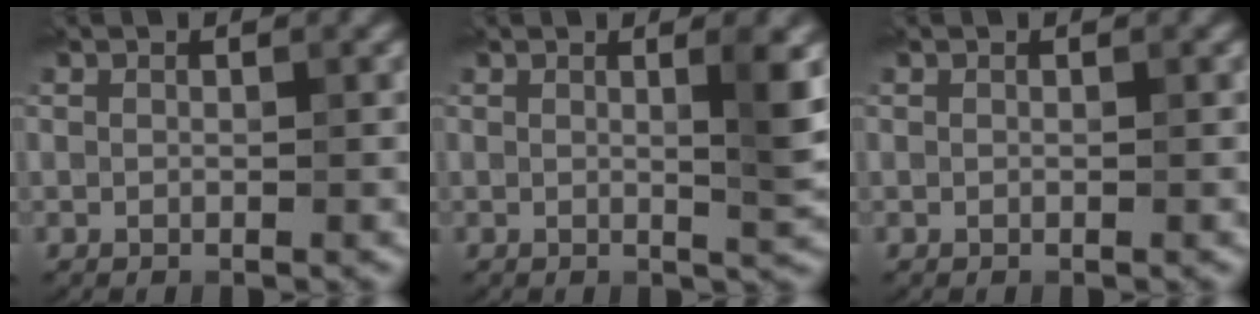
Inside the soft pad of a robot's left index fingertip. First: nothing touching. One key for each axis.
{"total": 3.4, "fx": 0.5, "fy": 0.7, "fz": 3.3, "tx": -0.041, "ty": -0.004, "tz": 0.005}
{"total": 0.0}